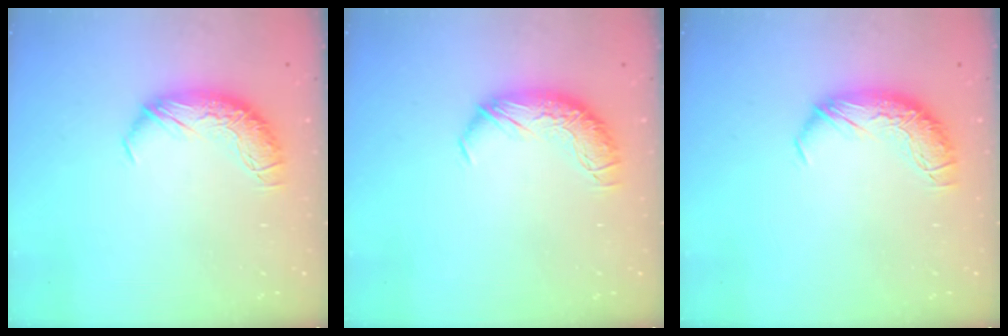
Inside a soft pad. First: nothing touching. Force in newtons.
{"total": 0.0}
{"total": 0.0}